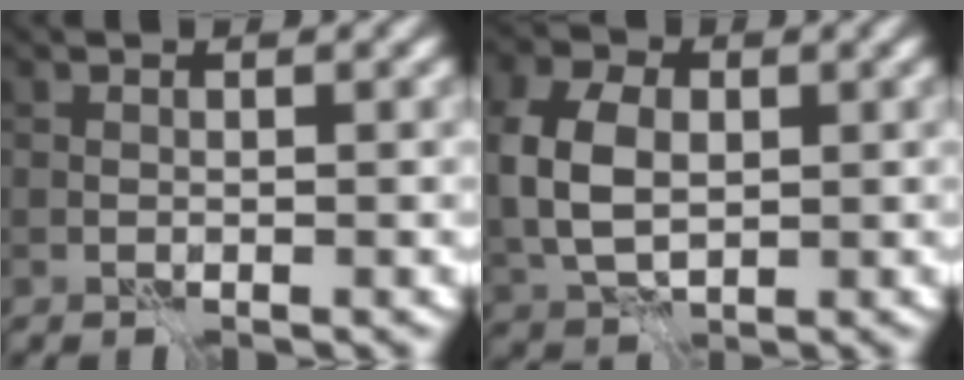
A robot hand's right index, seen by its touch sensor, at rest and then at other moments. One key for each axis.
{"total": 6.7, "fx": 0.4, "fy": 4.6, "fz": 4.8, "tx": -0.122, "ty": 0.006, "tz": 0.004}